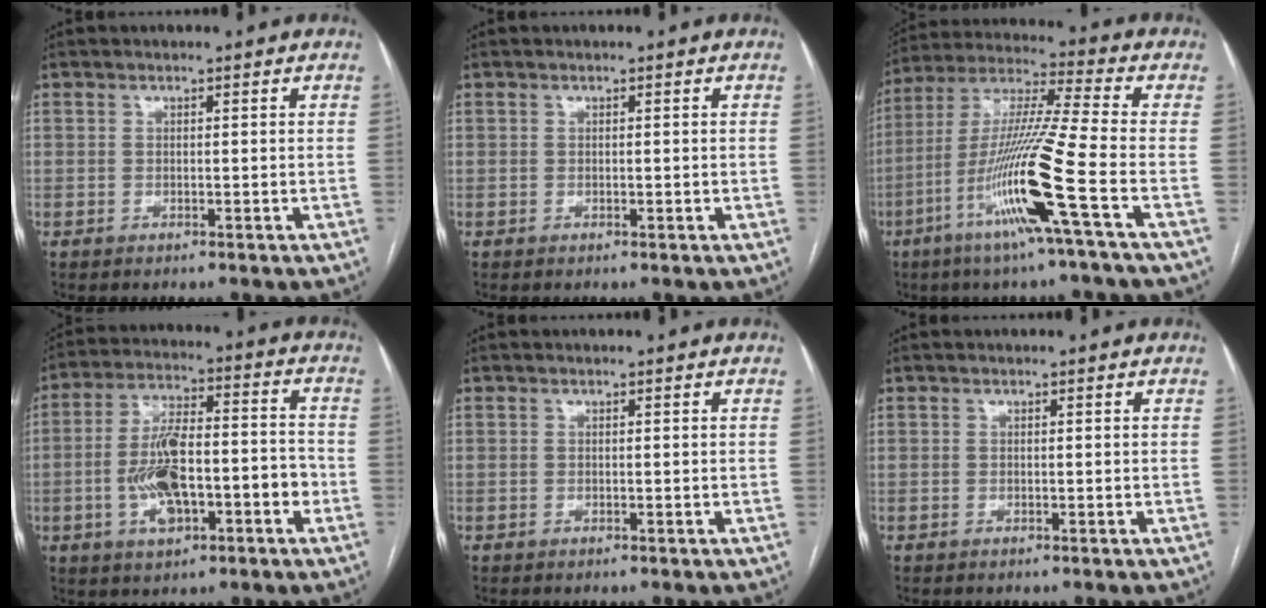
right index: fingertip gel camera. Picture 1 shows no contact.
{"total": 0.5, "force": [0.0, 0.3, 0.5], "torque": [-0.009, 0.000, 0.002]}
{"total": 16.4, "force": [-6.5, -1.7, 15.0], "torque": [-0.300, -0.018, -0.128]}
{"total": 13.1, "force": [-3.6, 4.9, 11.6], "torque": [-0.216, 0.029, -0.057]}
{"total": 0.0}
{"total": 0.0}